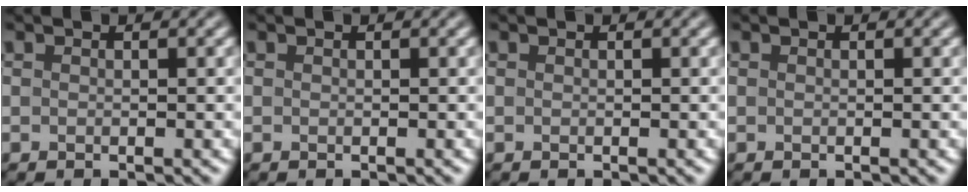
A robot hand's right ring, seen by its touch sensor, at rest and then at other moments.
{"total": 0.0}
{"total": 0.0}
{"total": 0.0}